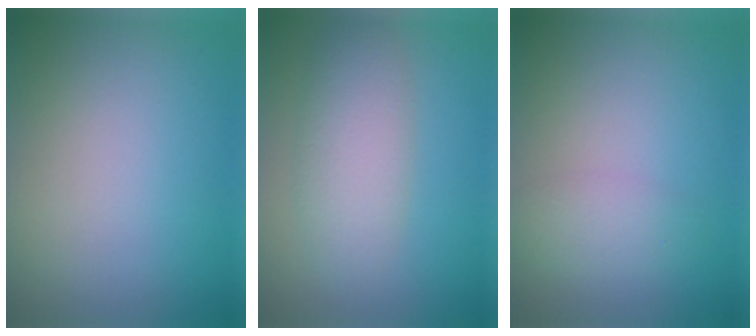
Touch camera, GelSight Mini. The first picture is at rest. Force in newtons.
{"total": 4.3, "press": 4.3, "slide": 0.0}
{"total": 1.9, "press": 1.9, "slide": 0.1}